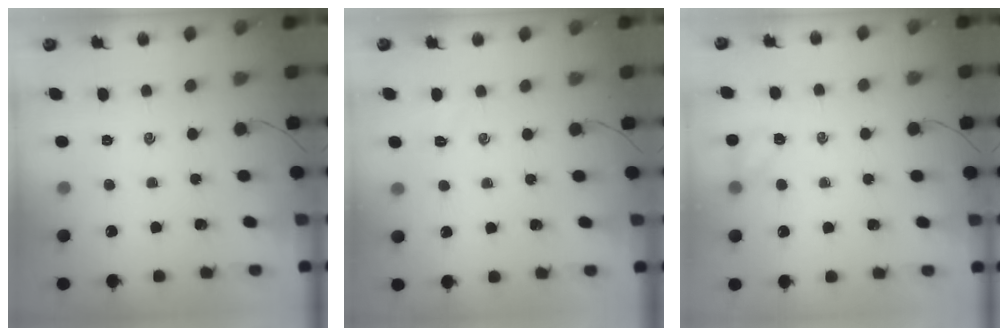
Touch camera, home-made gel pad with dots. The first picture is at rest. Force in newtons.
{"total": 2.9, "press": 2.8, "slide": 0.8}
{"total": 4.8, "press": 4.5, "slide": 1.5}